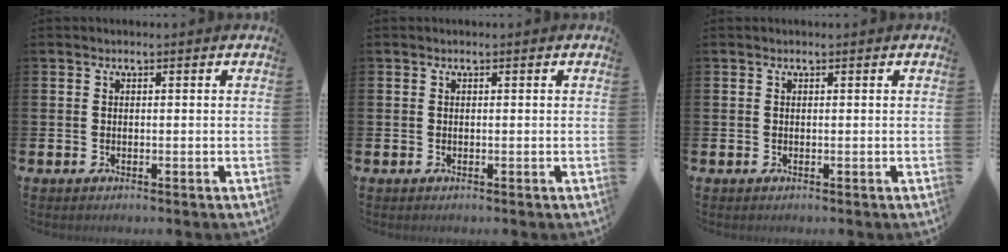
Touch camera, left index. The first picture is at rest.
{"total": 0.0}
{"total": 0.0}